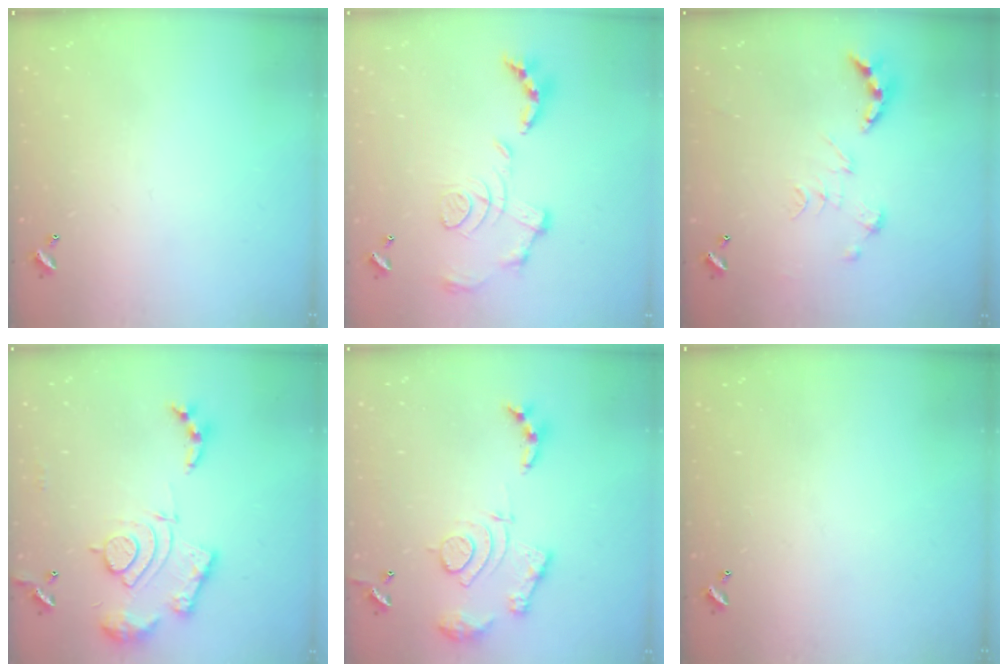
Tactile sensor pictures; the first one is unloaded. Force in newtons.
{"total": 1.5, "press": 0.8, "slide": 1.3}
{"total": 0.8, "press": 0.8, "slide": 0.3}
{"total": 17.4, "press": 17.3, "slide": 1.7}
{"total": 14.5, "press": 14.4, "slide": 1.3}
{"total": 0.0}